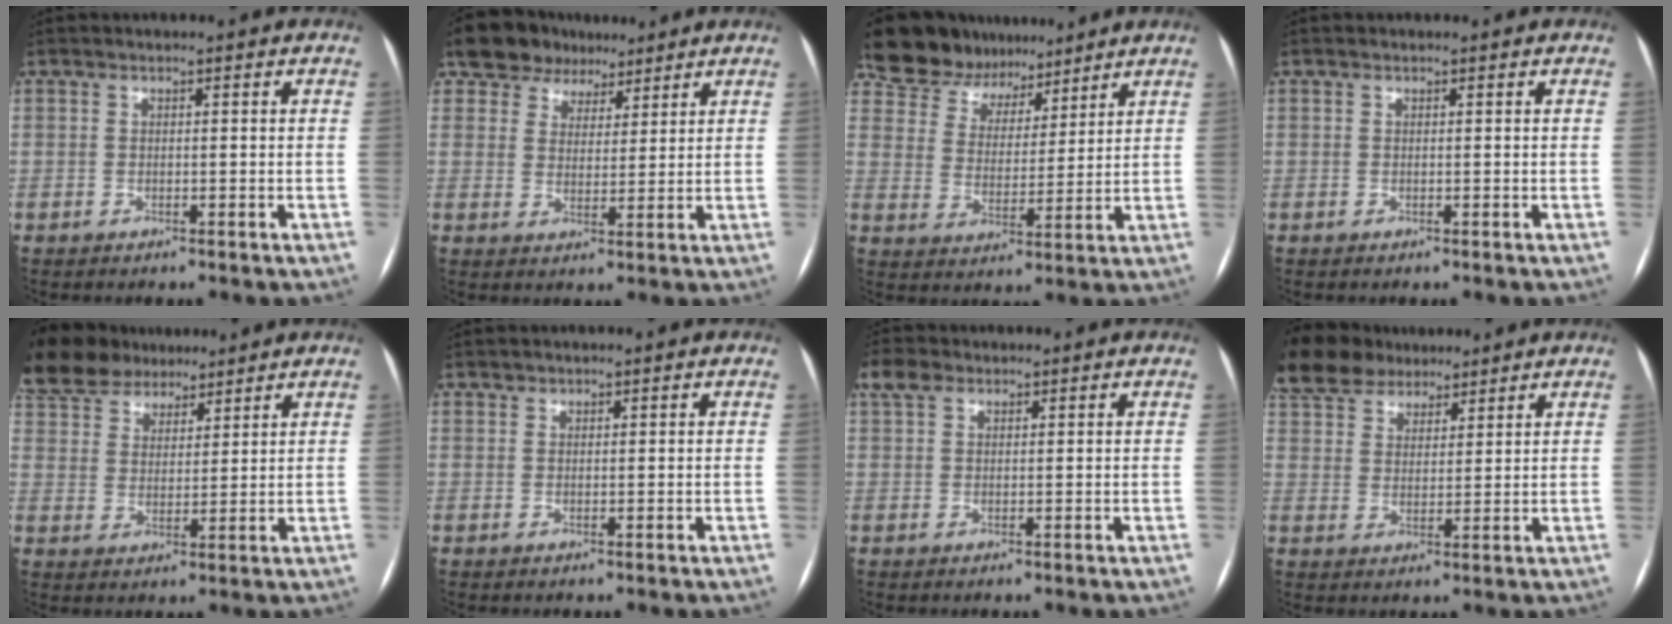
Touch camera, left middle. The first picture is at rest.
{"total": 7.7, "force": [5.5, 5.1, 1.5], "torque": [-0.018, 0.024, 0.093]}
{"total": 12.1, "force": [10.2, 6.0, 2.5], "torque": [-0.047, 0.024, 0.177]}
{"total": 0.0}
{"total": 12.7, "force": [10.6, 5.7, 3.9], "torque": [-0.085, 0.043, 0.191]}
{"total": 0.5, "force": [0.4, 0.2, -0.1], "torque": [0.003, -0.002, 0.005]}
{"total": 3.0, "force": [1.9, 1.8, 1.5], "torque": [-0.037, 0.021, 0.039]}
{"total": 11.1, "force": [9.3, 5.2, 3.4], "torque": [-0.073, 0.039, 0.169]}